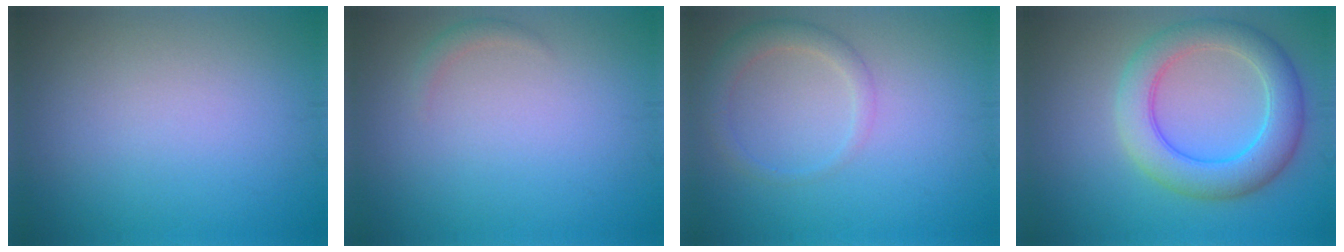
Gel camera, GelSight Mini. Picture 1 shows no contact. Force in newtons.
{"total": 0.8, "press": 0.8, "slide": 0.1}
{"total": 2.3, "press": 2.3, "slide": 0.2}
{"total": 6.2, "press": 6.2, "slide": 0.2}